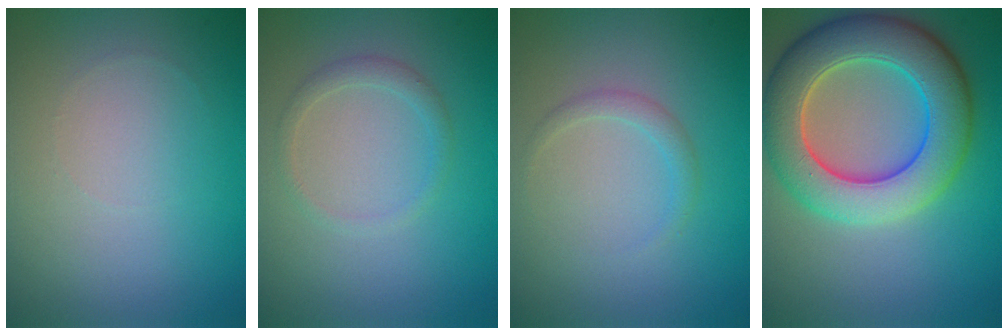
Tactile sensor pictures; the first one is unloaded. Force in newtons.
{"total": 1.3, "press": 1.3, "slide": 0.2}
{"total": 1.2, "press": 1.1, "slide": 0.2}
{"total": 9.2, "press": 9.2, "slide": 0.4}